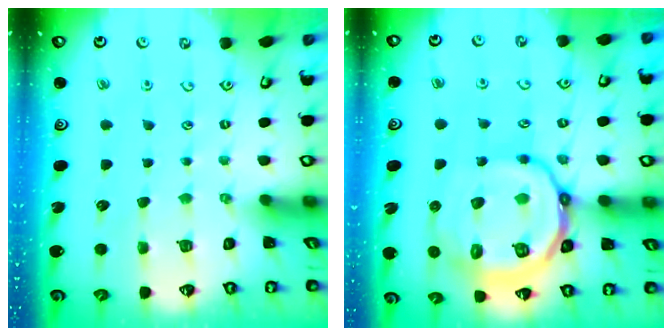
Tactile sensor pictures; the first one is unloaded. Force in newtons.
{"total": 22.5, "press": 22.3, "slide": 2.3}